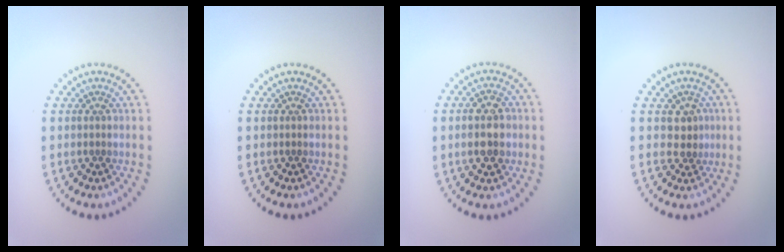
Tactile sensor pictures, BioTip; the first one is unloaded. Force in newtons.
{"total": 0.0}
{"total": 3.3, "press": 3.2, "slide": 0.4}
{"total": 1.8, "press": 1.5, "slide": 0.9}